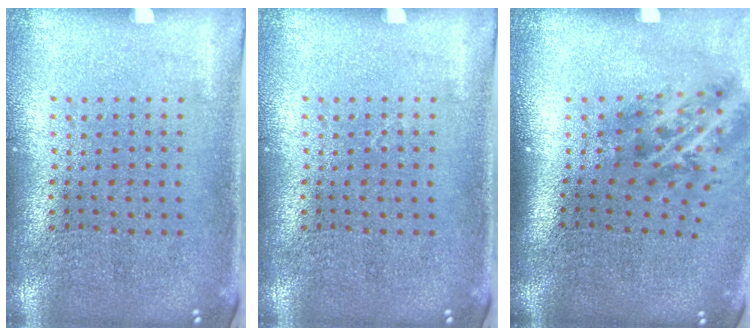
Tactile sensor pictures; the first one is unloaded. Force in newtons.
{"total": 0.0}
{"total": 2.0, "press": 1.2, "slide": 1.6}